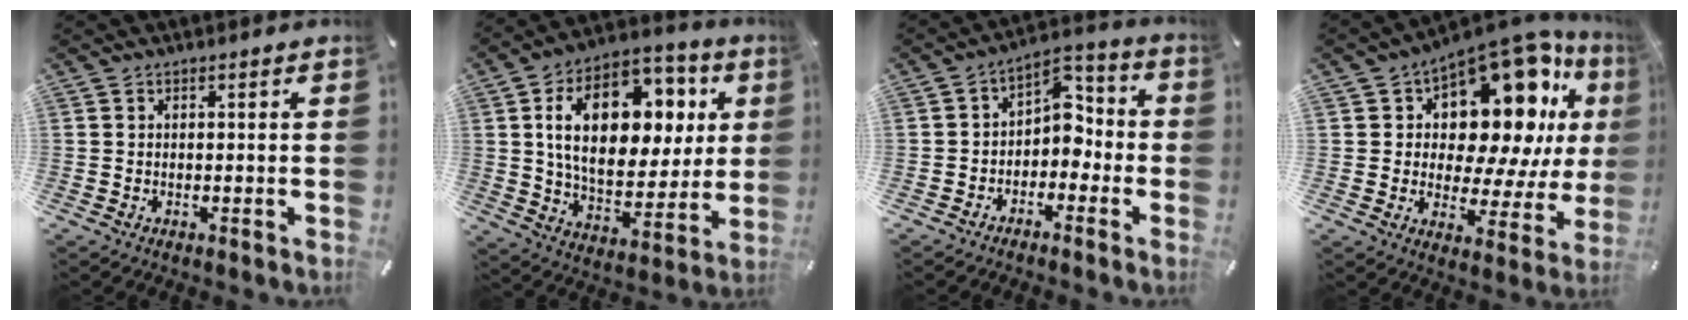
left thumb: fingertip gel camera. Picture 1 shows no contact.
{"total": 21.2, "force": [6.1, 13.9, 14.9], "torque": [-0.240, -0.013, 0.106]}
{"total": 7.2, "force": [-1.1, 5.8, 4.1], "torque": [-0.052, 0.010, -0.027]}
{"total": 19.4, "force": [10.2, 9.9, 13.2], "torque": [-0.183, -0.091, 0.167]}